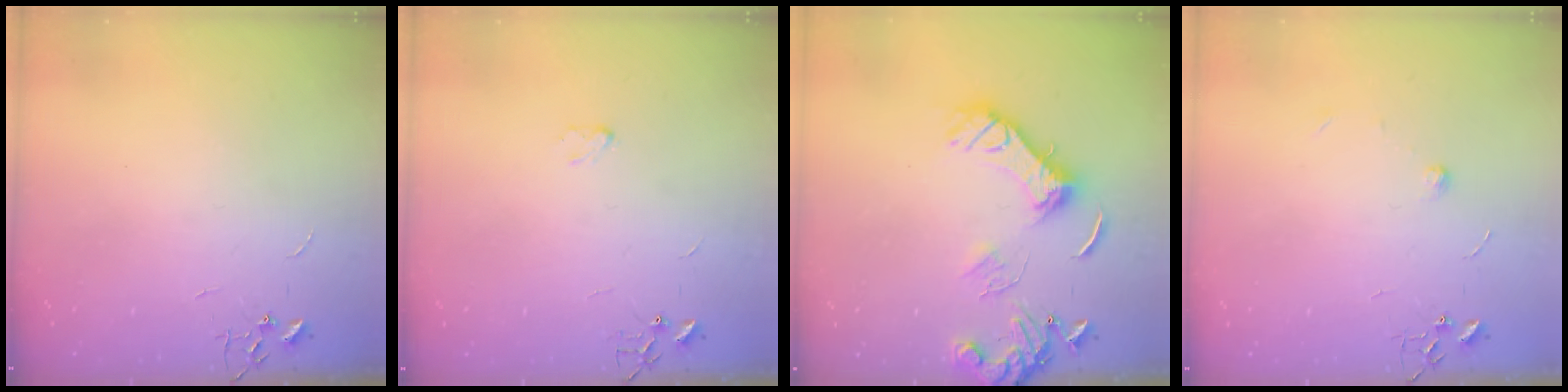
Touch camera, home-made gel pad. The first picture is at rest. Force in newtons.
{"total": 3.2, "press": 3.2, "slide": 0.4}
{"total": 14.6, "press": 14.5, "slide": 1.2}
{"total": 4.9, "press": 4.8, "slide": 1.1}